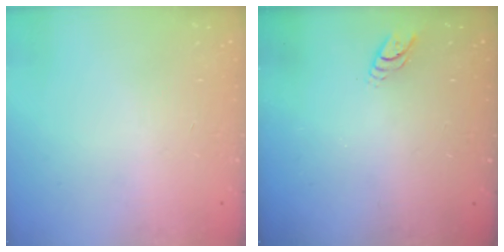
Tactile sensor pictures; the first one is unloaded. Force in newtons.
{"total": 3.7, "press": 3.6, "slide": 0.5}